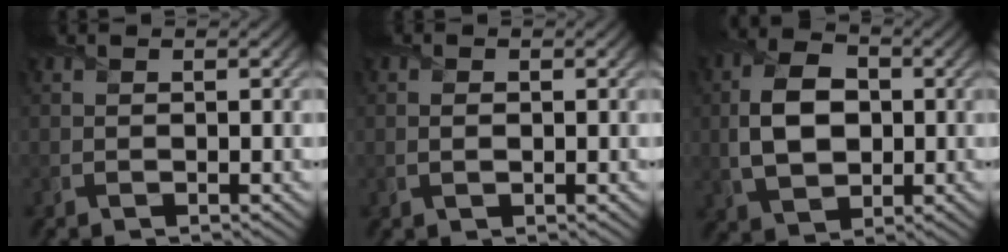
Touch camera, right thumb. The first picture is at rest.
{"total": 1.2, "force": [0.0, 0.8, 0.9], "torque": [-0.018, -0.001, 0.003]}
{"total": 8.4, "force": [0.0, 5.7, 6.2], "torque": [-0.133, 0.000, -0.005]}